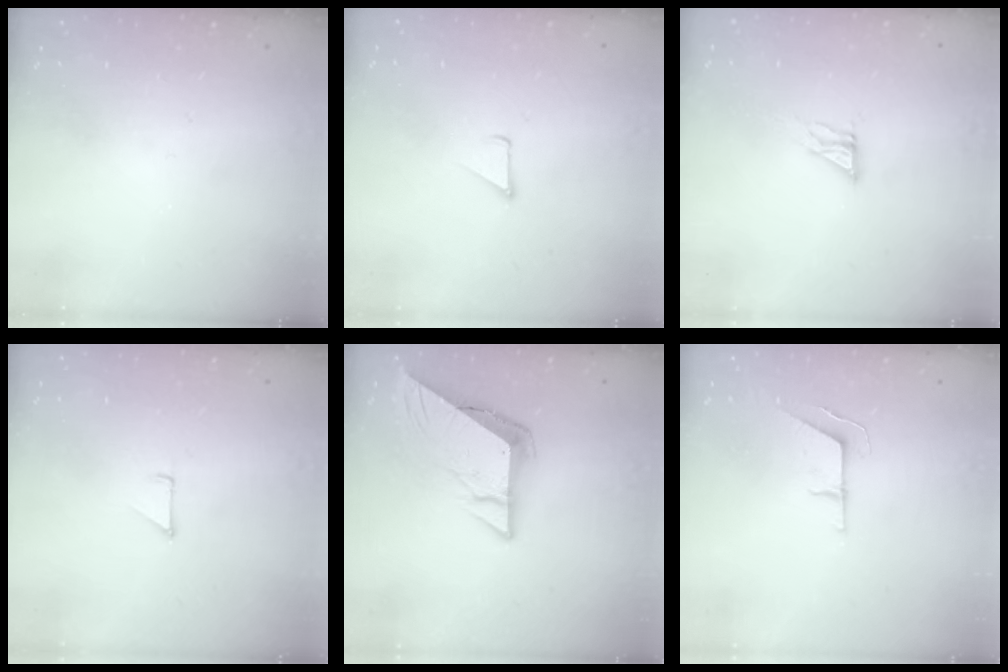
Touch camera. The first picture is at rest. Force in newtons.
{"total": 1.7, "press": 1.7, "slide": 0.1}
{"total": 6.9, "press": 6.8, "slide": 0.5}
{"total": 4.5, "press": 4.5, "slide": 0.3}
{"total": 9.8, "press": 9.8, "slide": 0.6}
{"total": 6.1, "press": 6.1, "slide": 0.0}